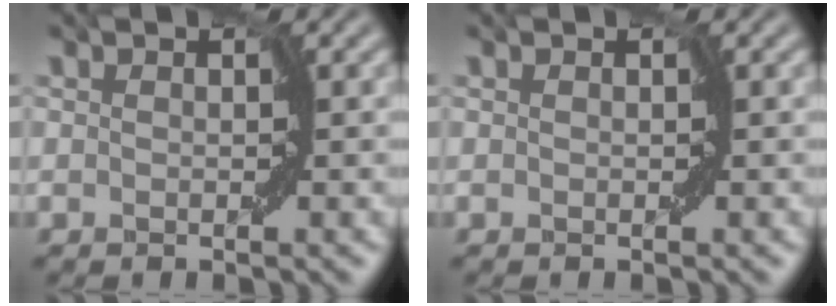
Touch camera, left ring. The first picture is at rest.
{"total": 0.0}